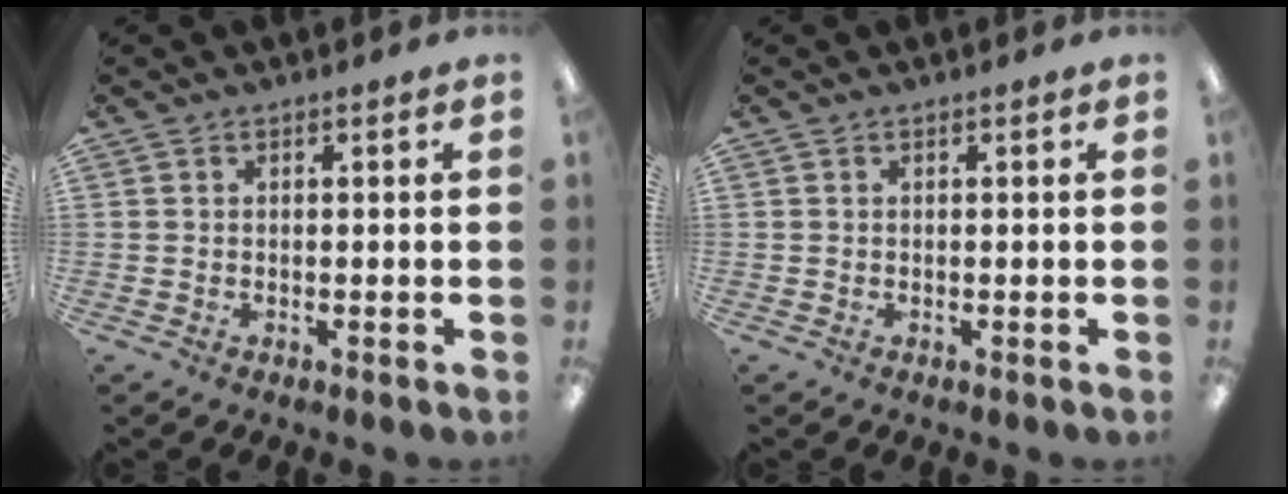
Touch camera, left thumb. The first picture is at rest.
{"total": 0.0}